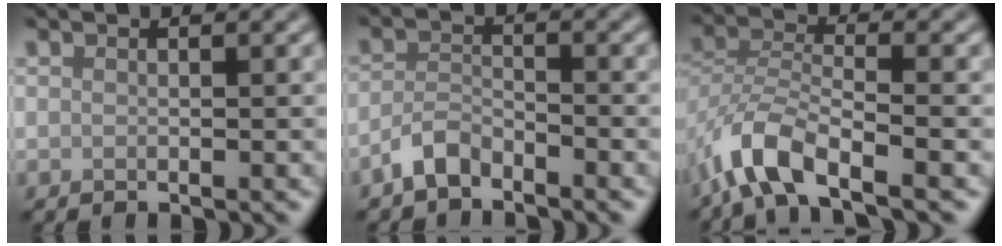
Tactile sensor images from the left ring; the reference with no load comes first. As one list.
[{"total": 2.5, "force": [-2.0, 0.9, 1.0], "torque": [-0.023, 0.007, -0.047]}, {"total": 5.9, "force": [-3.8, 2.2, 3.9], "torque": [-0.074, 0.000, -0.082]}]